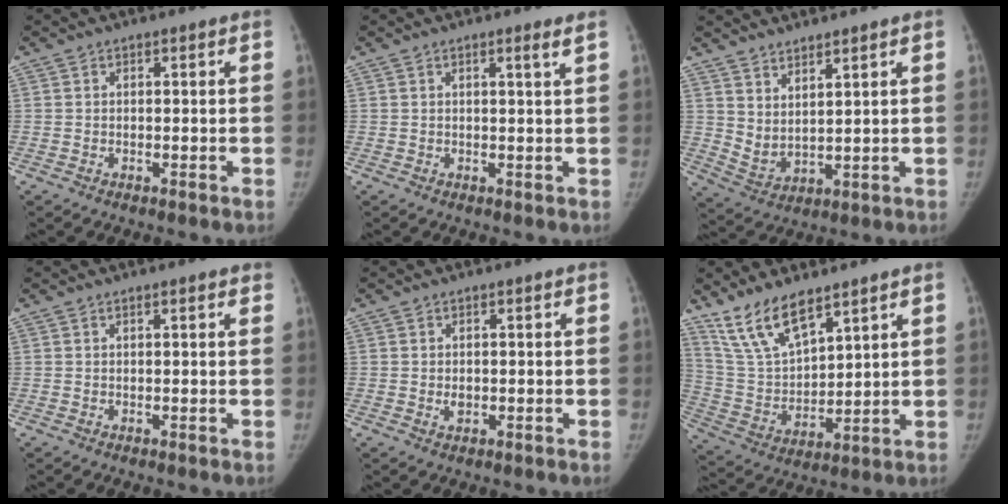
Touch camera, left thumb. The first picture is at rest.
{"total": 1.5, "force": [0.9, -0.4, 1.2], "torque": [-0.022, -0.009, 0.016]}
{"total": 5.8, "force": [4.2, 2.0, 3.5], "torque": [-0.056, -0.037, 0.092]}
{"total": 1.2, "force": [0.9, 0.2, 0.8], "torque": [-0.005, 0.001, 0.010]}
{"total": 1.4, "force": [-0.1, 1.1, 0.9], "torque": [-0.009, -0.001, 0.002]}
{"total": 12.6, "force": [9.3, 4.7, 7.1], "torque": [-0.118, -0.043, 0.198]}